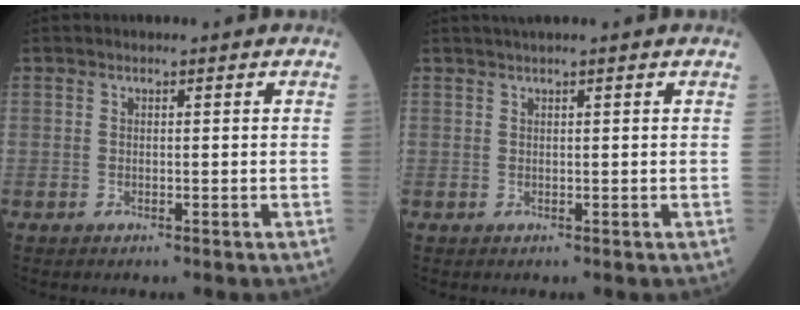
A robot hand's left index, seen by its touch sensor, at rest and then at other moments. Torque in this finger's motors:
{"motor_torque": [0.14, 0.03, 0.01, 0.00]}